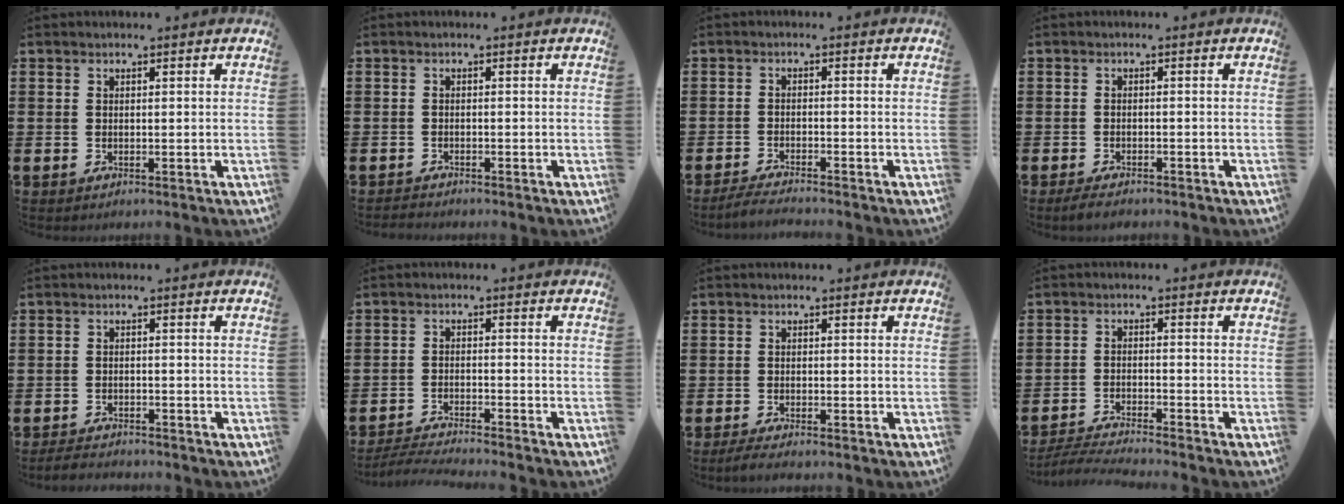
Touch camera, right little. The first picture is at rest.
{"total": 0.8, "force": [-0.8, 0.1, 0.0], "torque": [-0.002, -0.001, -0.017]}
{"total": 2.0, "force": [-1.9, -0.1, 0.7], "torque": [-0.011, 0.005, -0.037]}
{"total": 1.5, "force": [-1.3, 0.3, 0.7], "torque": [-0.014, 0.001, -0.026]}
{"total": 1.9, "force": [-1.9, 0.1, 0.1], "torque": [-0.006, 0.003, -0.040]}
{"total": 2.8, "force": [-2.7, -0.2, 0.5], "torque": [-0.008, 0.002, -0.056]}
{"total": 1.4, "force": [-1.1, 0.1, 0.9], "torque": [-0.015, -0.001, -0.022]}
{"total": 3.2, "force": [-3.2, -0.2, 0.7], "torque": [-0.010, -0.002, -0.064]}